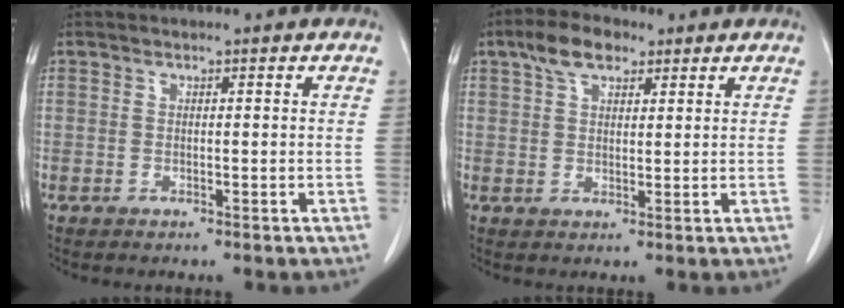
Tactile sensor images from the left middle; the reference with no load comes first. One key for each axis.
{"total": 5.8, "fx": 3.6, "fy": 2.7, "fz": 3.7, "tx": -0.071, "ty": 0.018, "tz": 0.065}